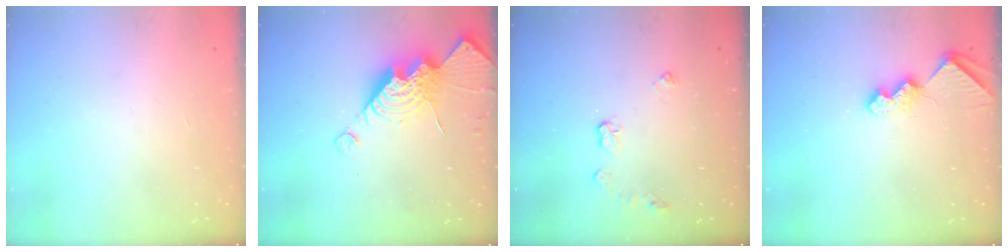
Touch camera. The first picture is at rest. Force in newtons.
{"total": 14.6, "press": 14.6, "slide": 1.1}
{"total": 6.1, "press": 6.1, "slide": 0.4}
{"total": 7.8, "press": 7.7, "slide": 0.9}